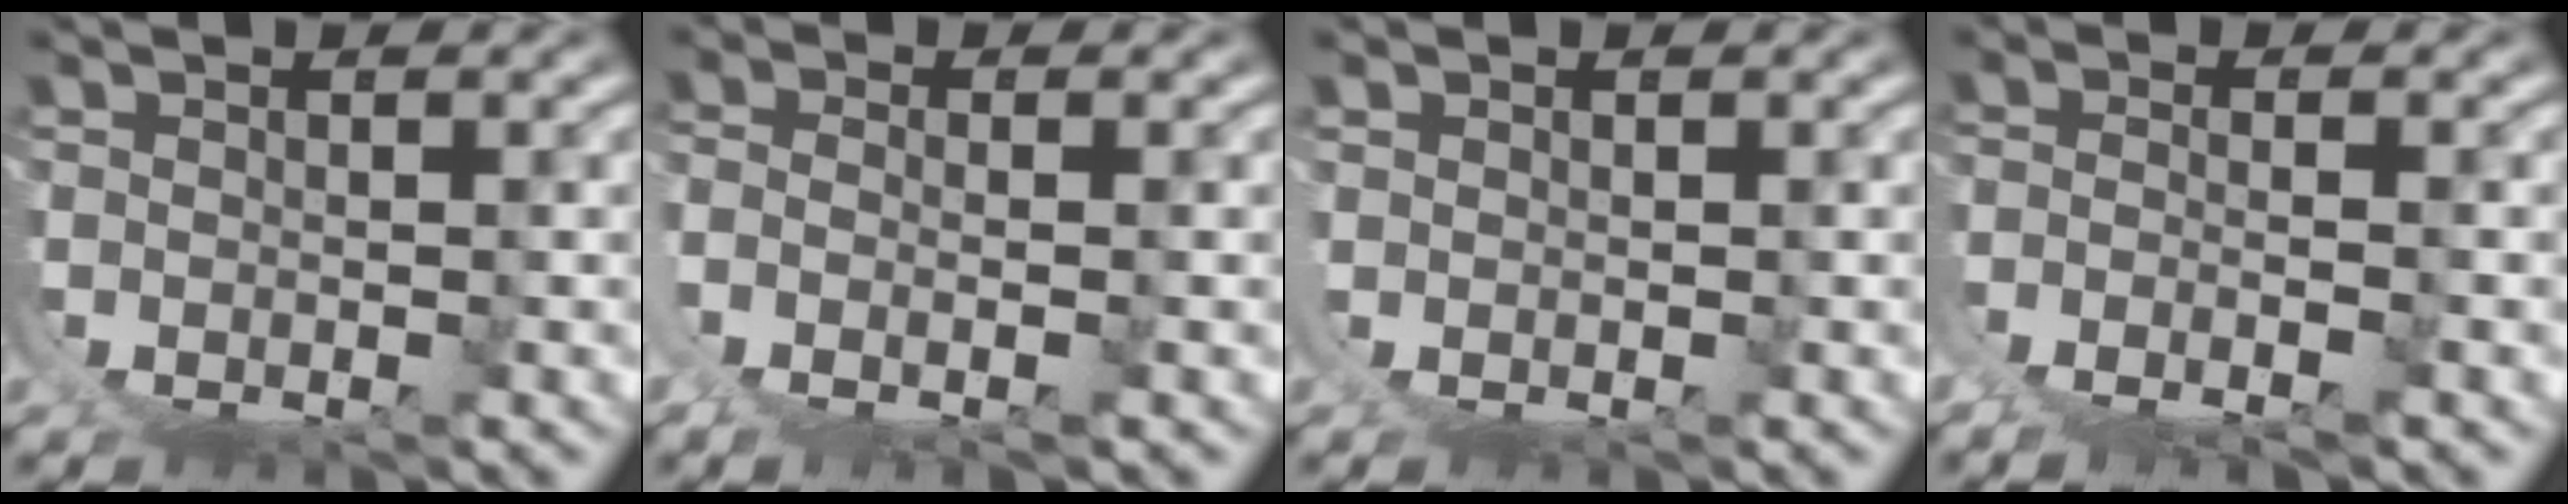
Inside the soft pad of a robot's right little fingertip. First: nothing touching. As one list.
[{"total": 2.9, "force": [0.9, 0.8, 2.6], "torque": [-0.074, -0.017, 0.026]}, {"total": 0.9, "force": [0.6, 0.5, -0.3], "torque": [0.003, 0.005, 0.006]}, {"total": 3.2, "force": [-0.8, 1.3, 2.8], "torque": [-0.059, -0.016, -0.005]}]